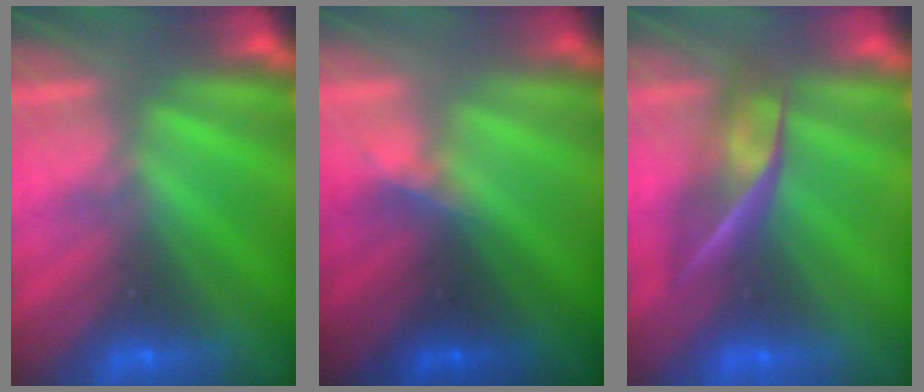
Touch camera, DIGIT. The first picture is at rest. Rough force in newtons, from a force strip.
{"total": 1.5}
{"total": 2.4}